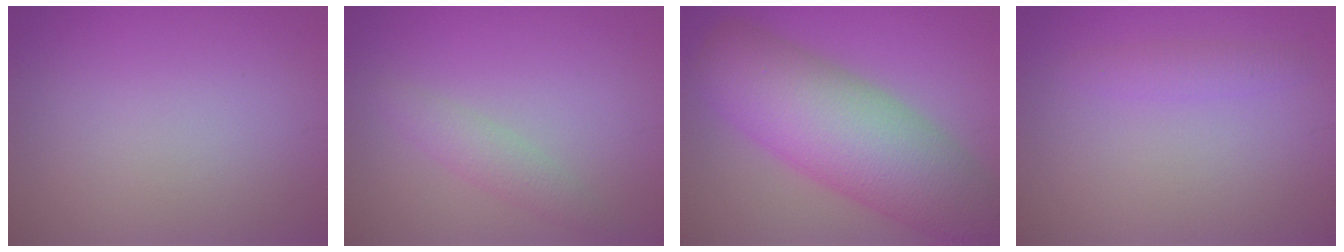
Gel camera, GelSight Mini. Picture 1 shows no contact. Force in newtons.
{"total": 2.0, "press": 2.0, "slide": 0.1}
{"total": 11.6, "press": 11.5, "slide": 0.5}
{"total": 1.5, "press": 1.5, "slide": 0.1}